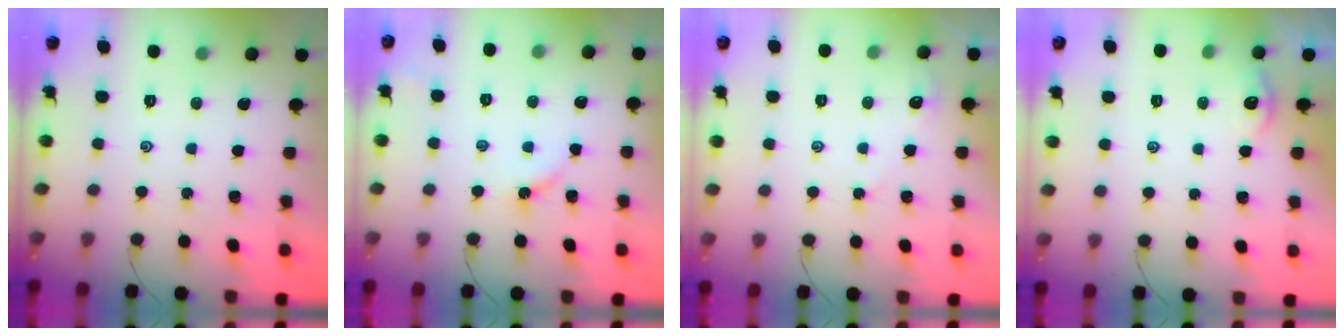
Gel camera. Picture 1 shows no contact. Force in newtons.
{"total": 3.3, "press": 3.2, "slide": 0.5}
{"total": 2.2, "press": 2.2, "slide": 0.3}
{"total": 2.7, "press": 2.7, "slide": 0.3}